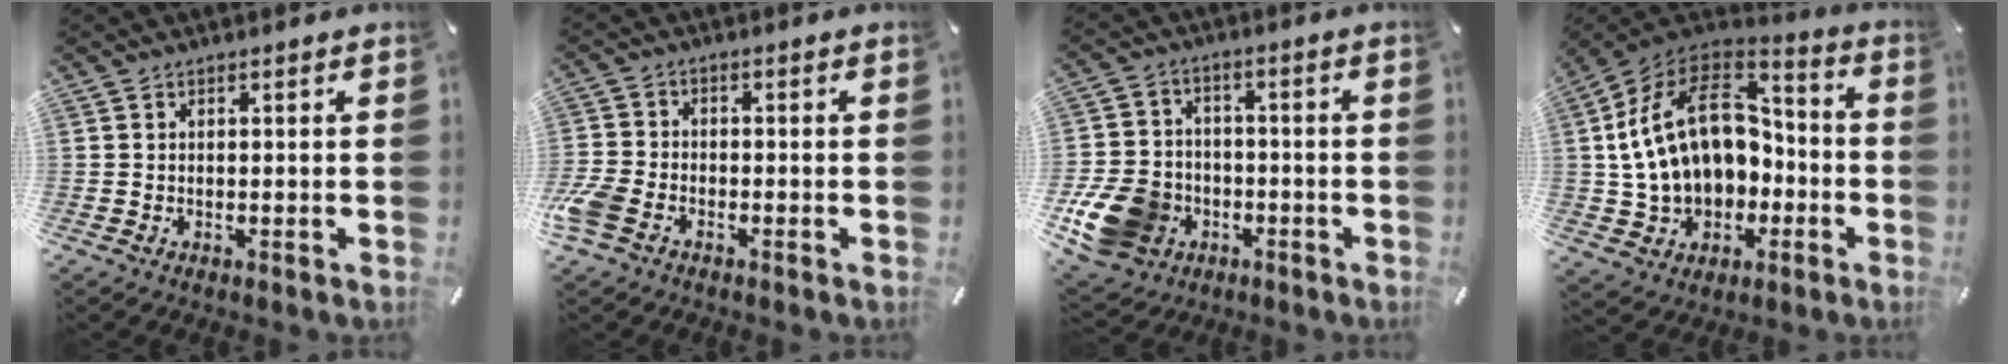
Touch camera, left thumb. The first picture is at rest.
{"total": 6.2, "force": [-3.3, 4.1, 3.2], "torque": [-0.084, 0.009, -0.066]}
{"total": 13.6, "force": [-5.2, 10.9, 6.2], "torque": [-0.127, 0.037, -0.089]}
{"total": 21.5, "force": [1.7, 16.2, 14.1], "torque": [-0.280, 0.004, 0.038]}